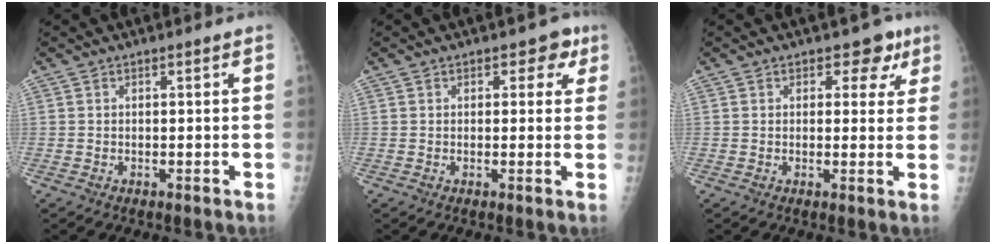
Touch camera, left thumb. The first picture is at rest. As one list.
[{"total": 4.0, "force": [1.9, 2.9, 2.1], "torque": [0.012, -0.002, 0.014]}, {"total": 5.3, "force": [3.0, 3.9, 2.2], "torque": [0.017, -0.006, 0.030]}]